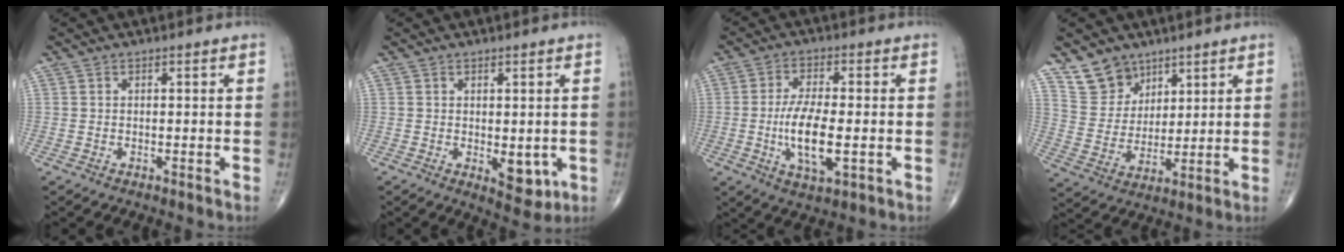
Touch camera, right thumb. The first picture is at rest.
{"total": 5.4, "force": [-0.9, 2.8, 4.5], "torque": [-0.041, -0.011, -0.003]}
{"total": 10.5, "force": [-1.7, 4.0, 9.5], "torque": [-0.182, -0.003, -0.029]}
{"total": 8.8, "force": [6.4, 5.8, 1.6], "torque": [0.000, -0.046, 0.132]}